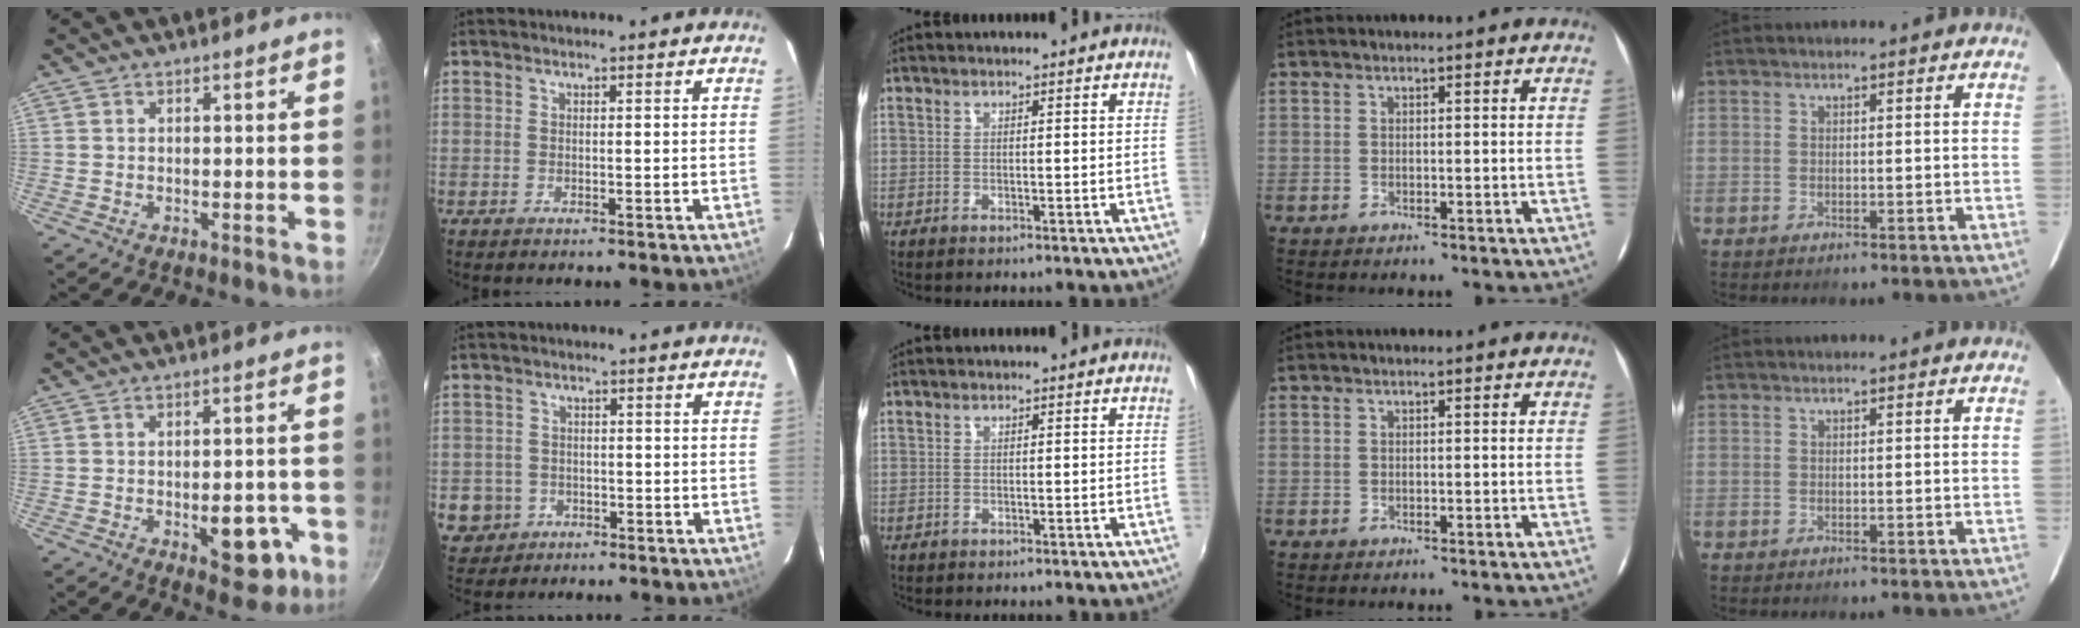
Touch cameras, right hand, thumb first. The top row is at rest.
{"thumb": {"total": 9.8, "force": [-3.3, 5.1, 7.6], "torque": [-0.064, 0.016, -0.035]}, "index": {"total": 6.3, "force": [-2.0, 5.8, 1.2], "torque": [-0.047, 0.018, -0.021]}}